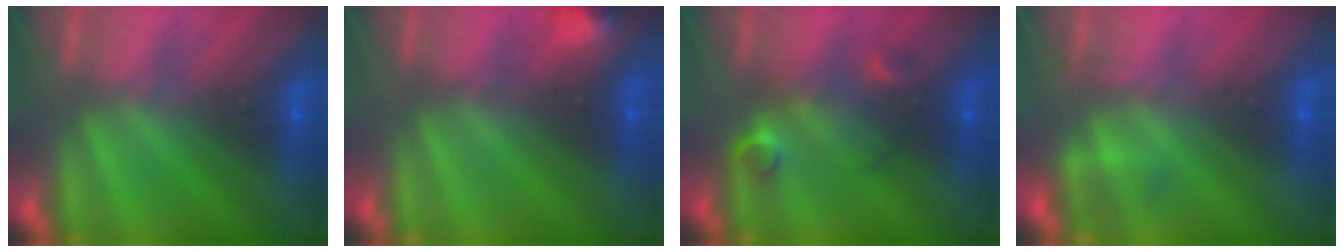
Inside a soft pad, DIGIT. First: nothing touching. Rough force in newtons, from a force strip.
{"total": 2.9}
{"total": 2.9}
{"total": 2.2}